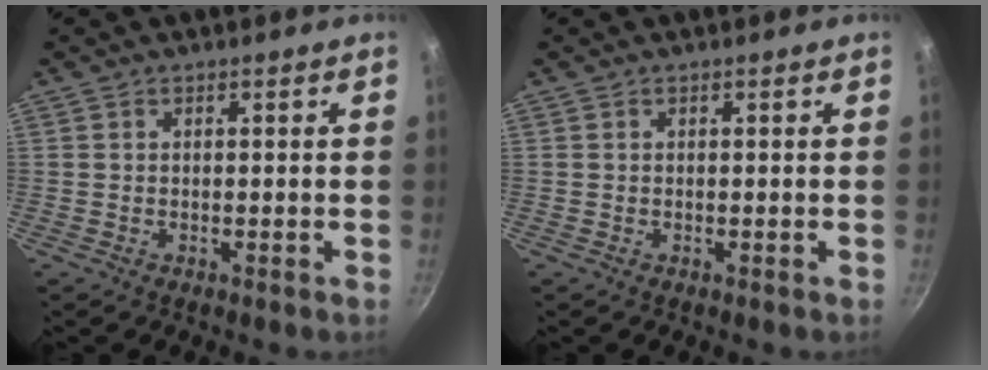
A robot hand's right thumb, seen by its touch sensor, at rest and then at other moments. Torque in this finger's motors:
{"motor_torque": [-0.04, -0.04, 0.00, 0.00, 0.01]}